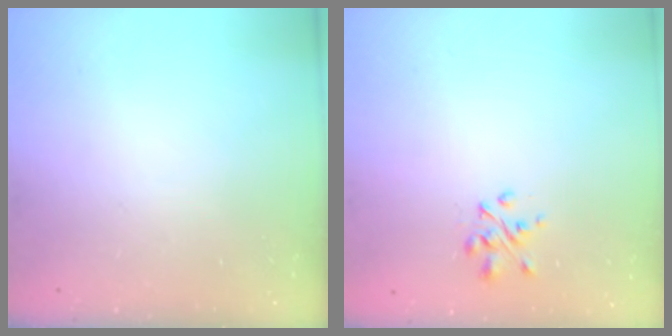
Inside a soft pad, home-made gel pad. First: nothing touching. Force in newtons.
{"total": 2.5, "press": 2.3, "slide": 0.8}